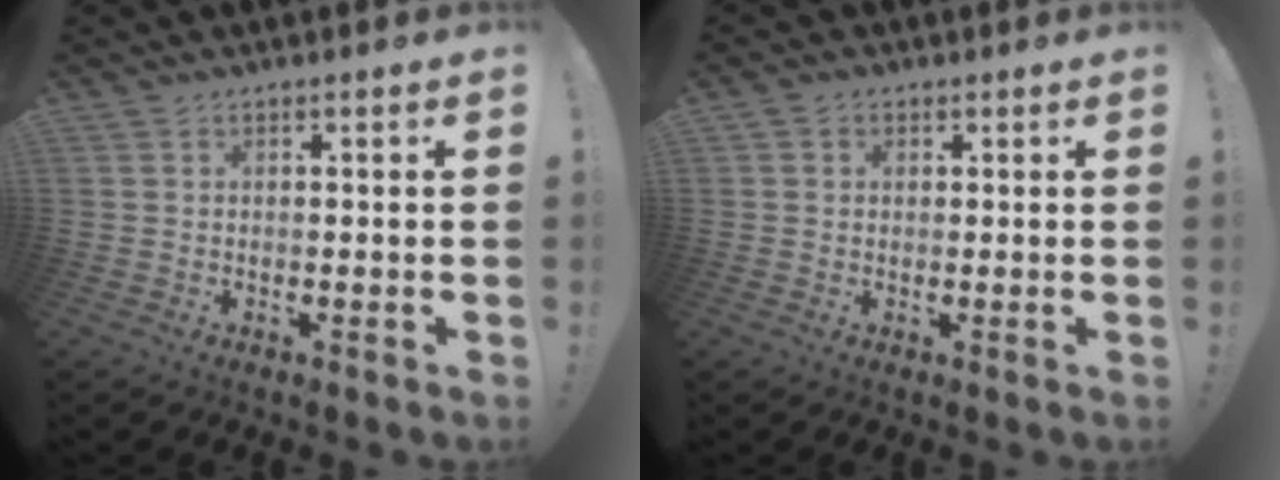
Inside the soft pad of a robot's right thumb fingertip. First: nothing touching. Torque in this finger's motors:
{"motor_torque": [0.09, -0.40, 0.00, 0.05, -0.01]}